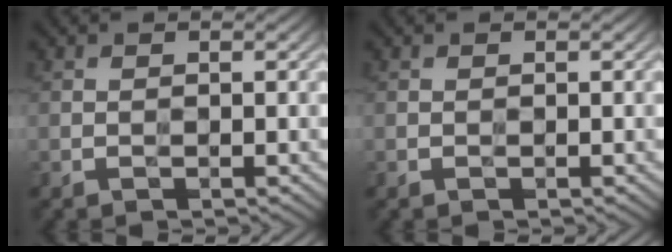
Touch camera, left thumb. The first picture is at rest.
{"total": 0.0}